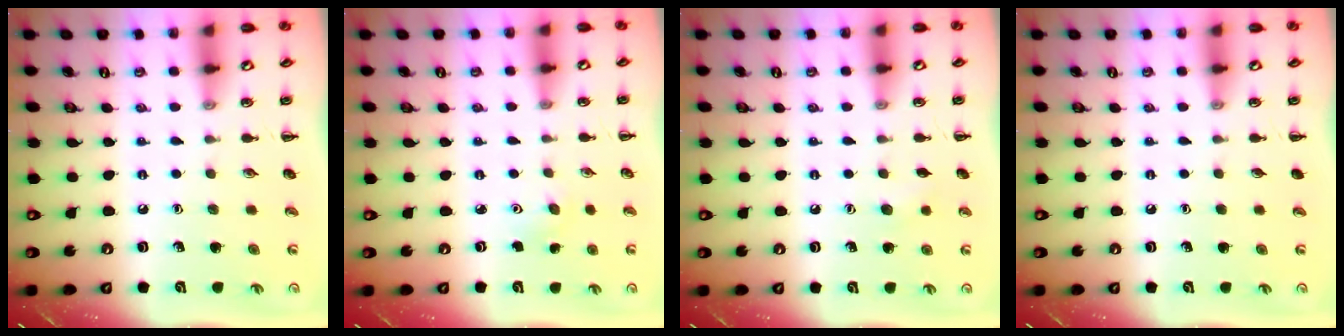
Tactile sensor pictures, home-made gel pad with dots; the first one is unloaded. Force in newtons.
{"total": 3.2, "press": 3.1, "slide": 0.8}
{"total": 4.5, "press": 4.4, "slide": 0.9}
{"total": 0.0}